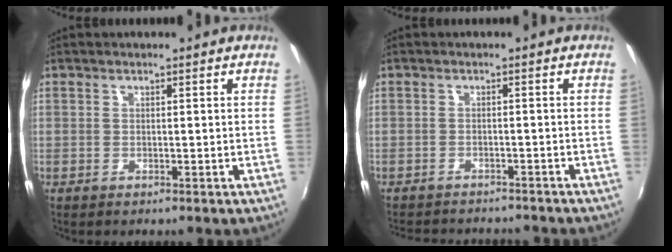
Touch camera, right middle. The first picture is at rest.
{"total": 8.8, "force": [-8.0, 2.1, 2.9], "torque": [-0.071, -0.015, -0.114]}